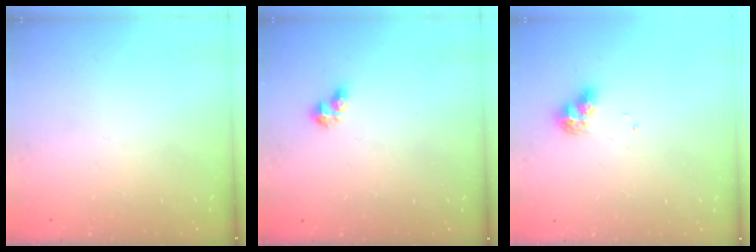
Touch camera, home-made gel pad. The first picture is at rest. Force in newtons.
{"total": 2.9, "press": 2.9, "slide": 0.3}
{"total": 8.8, "press": 8.7, "slide": 0.9}